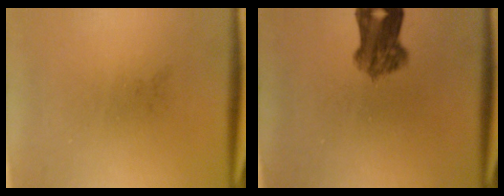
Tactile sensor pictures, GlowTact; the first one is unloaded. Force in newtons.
{"total": 6.0}